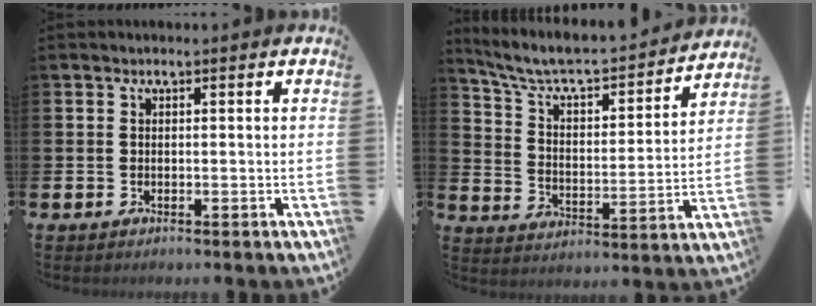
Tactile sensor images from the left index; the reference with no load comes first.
{"total": 7.3, "force": [6.6, 1.4, 2.7], "torque": [-0.089, -0.051, 0.107]}